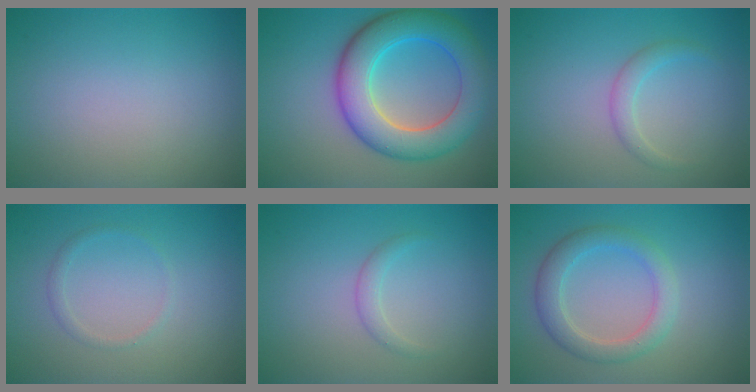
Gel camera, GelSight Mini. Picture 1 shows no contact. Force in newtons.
{"total": 8.2, "press": 8.2, "slide": 0.1}
{"total": 1.5, "press": 1.5, "slide": 0.1}
{"total": 0.9, "press": 0.9, "slide": 0.1}
{"total": 1.2, "press": 1.2, "slide": 0.0}
{"total": 3.3, "press": 3.3, "slide": 0.0}